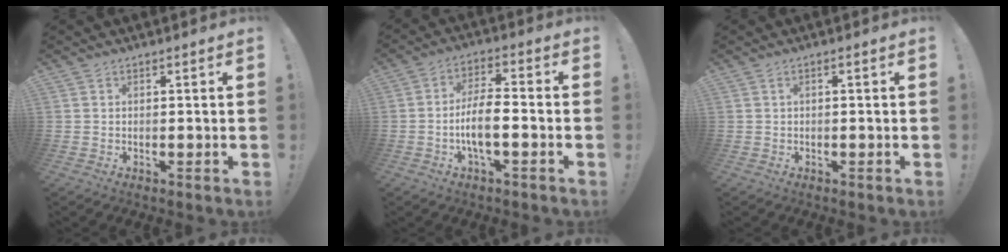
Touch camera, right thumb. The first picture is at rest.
{"total": 9.4, "force": [-2.9, 3.0, 8.5], "torque": [-0.171, 0.007, -0.055]}
{"total": 1.0, "force": [-0.2, -0.2, 1.0], "torque": [-0.022, 0.003, -0.005]}